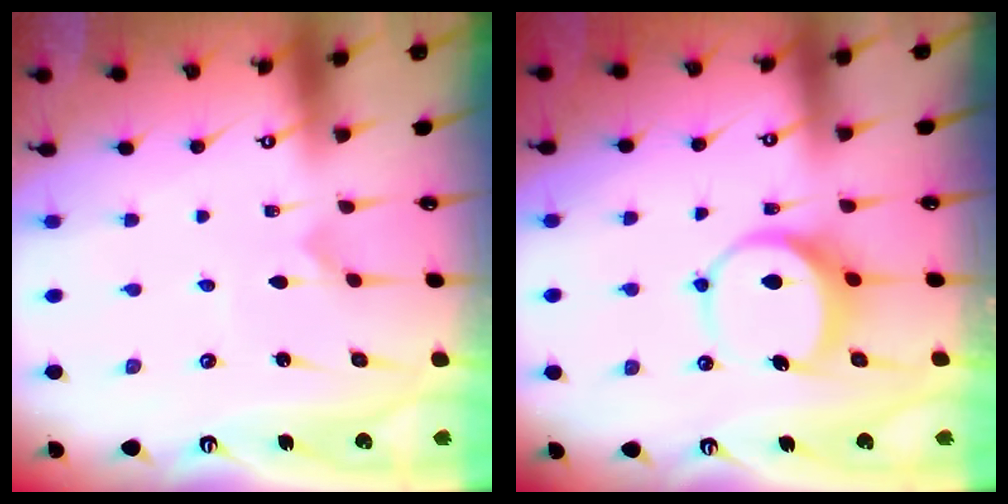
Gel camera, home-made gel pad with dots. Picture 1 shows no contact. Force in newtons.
{"total": 7.7, "press": 7.6, "slide": 0.8}